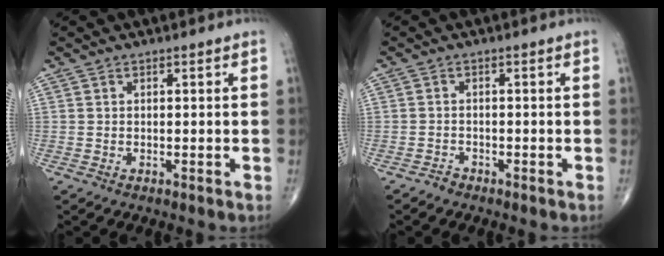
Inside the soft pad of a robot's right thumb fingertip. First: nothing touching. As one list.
[{"total": 1.2, "force": [-1.0, 0.5, -0.1], "torque": [0.005, 0.002, -0.025]}]